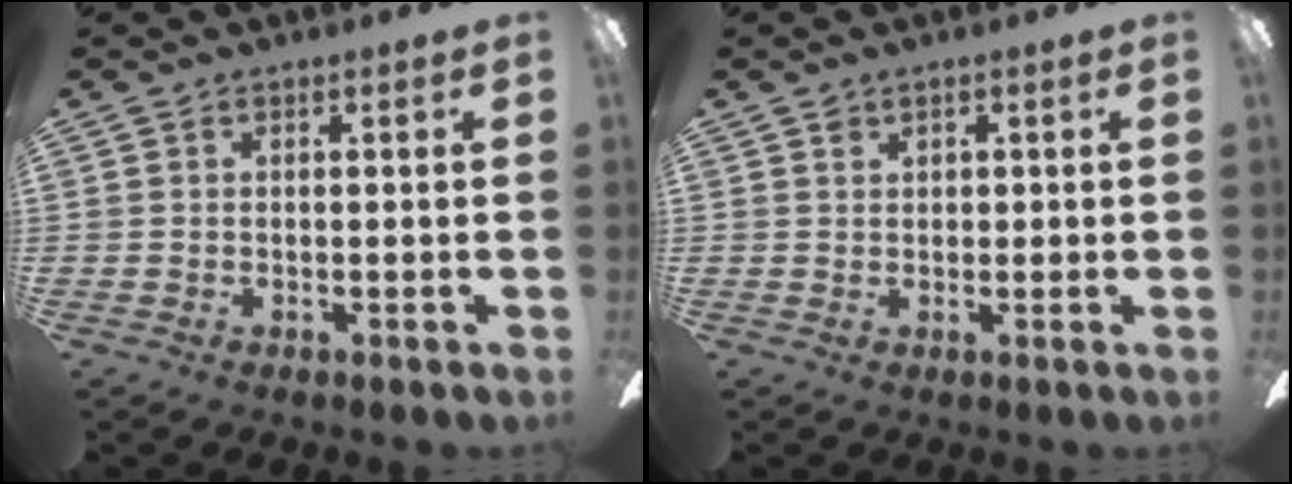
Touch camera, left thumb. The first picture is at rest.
{"total": 1.1, "force": [0.7, 0.8, 0.3], "torque": [-0.007, 0.002, 0.014]}